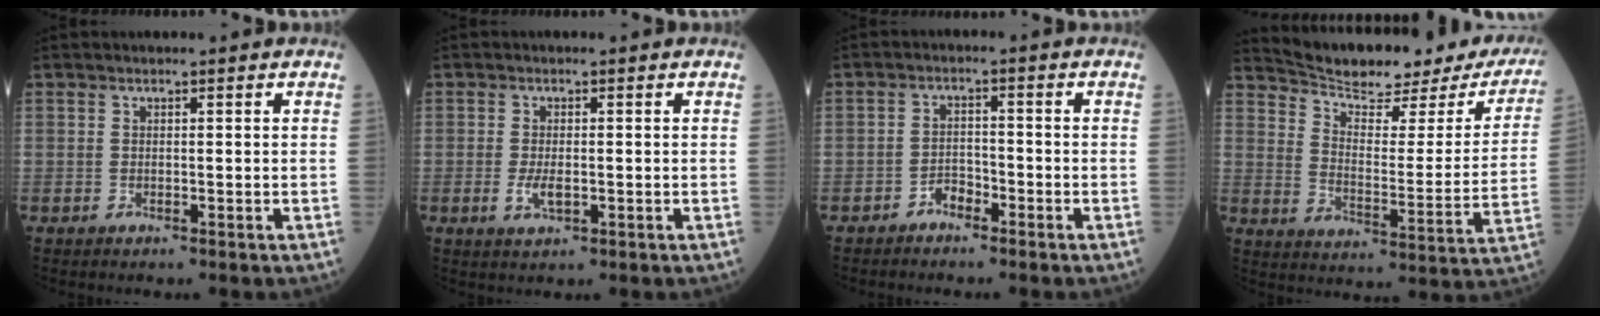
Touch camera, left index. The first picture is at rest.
{"total": 2.5, "force": [-0.6, 1.0, 2.2], "torque": [-0.051, -0.006, -0.008]}
{"total": 2.3, "force": [-2.0, 1.0, 0.8], "torque": [-0.012, 0.001, -0.037]}
{"total": 23.3, "force": [20.7, 5.6, 9.1], "torque": [-0.131, -0.038, 0.265]}